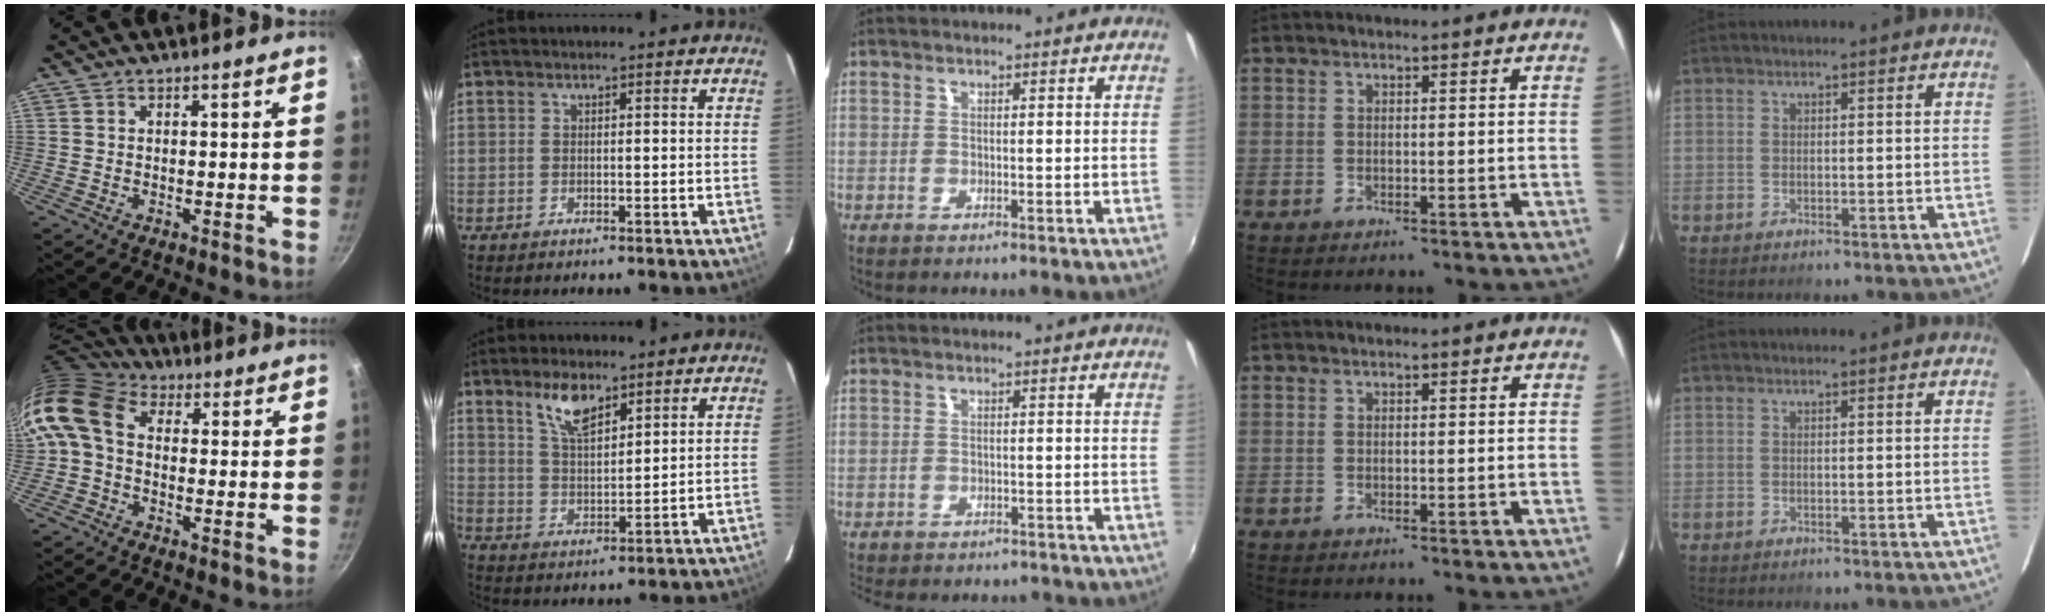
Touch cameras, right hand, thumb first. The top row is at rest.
{"thumb": {"total": 10.1, "force": [0.6, 7.5, 6.7], "torque": [-0.130, 0.026, -0.008]}, "index": {"total": 7.2, "force": [5.0, 2.8, 4.5], "torque": [-0.077, 0.001, 0.099]}, "middle": {"total": 8.5, "force": [-7.5, 2.9, 2.8], "torque": [-0.068, -0.015, -0.100]}}